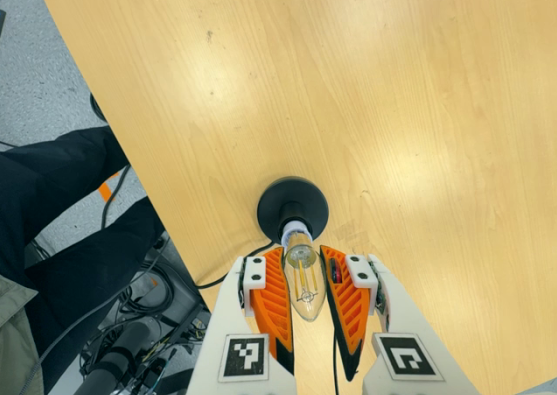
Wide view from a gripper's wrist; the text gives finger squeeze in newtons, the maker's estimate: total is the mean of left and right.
{"total": 21.2, "left": 23.7, "right": 18.7}